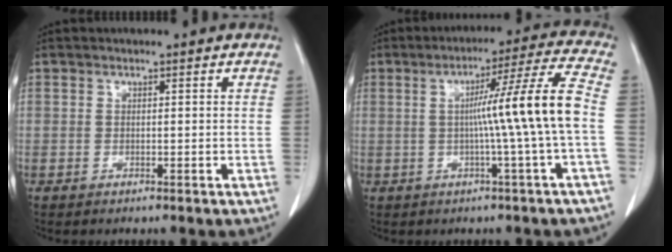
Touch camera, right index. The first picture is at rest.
{"total": 11.1, "force": [-0.7, -2.6, 10.8], "torque": [-0.160, 0.008, -0.005]}